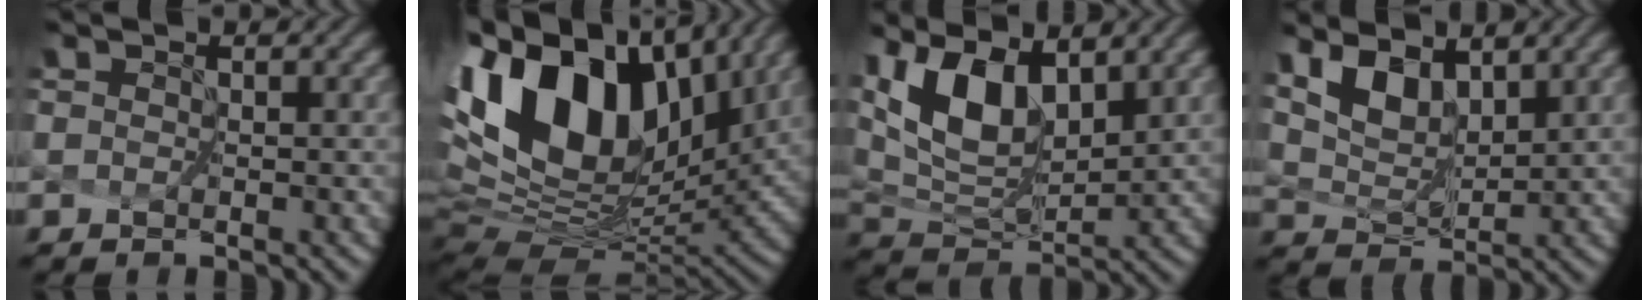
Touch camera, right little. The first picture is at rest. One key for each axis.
{"total": 15.9, "fx": 4.9, "fy": 9.8, "fz": 11.6, "tx": -0.218, "ty": 0.021, "tz": 0.090}
{"total": 7.9, "fx": 4.1, "fy": 3.4, "fz": 5.8, "tx": -0.119, "ty": -0.002, "tz": 0.086}
{"total": 3.8, "fx": 3.2, "fy": 1.1, "fz": 1.8, "tx": -0.046, "ty": -0.006, "tz": 0.064}